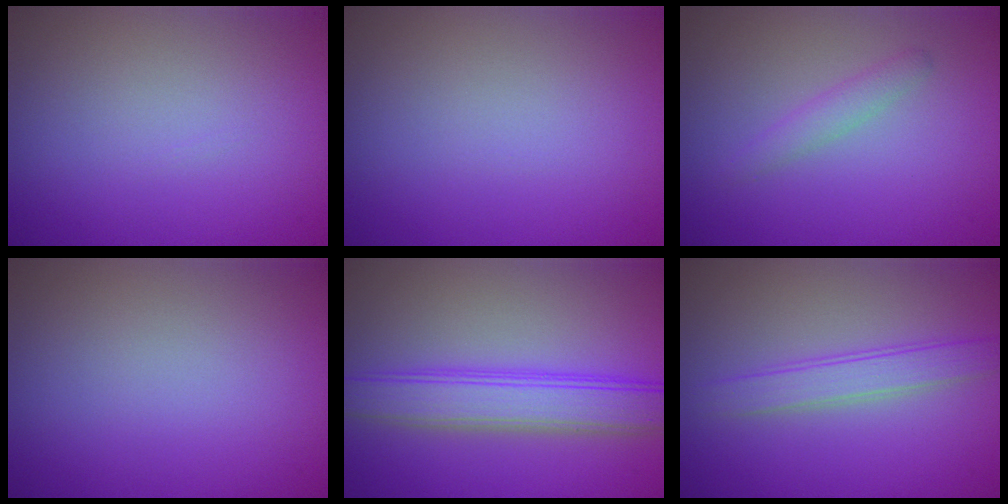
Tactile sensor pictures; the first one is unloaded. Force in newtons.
{"total": 0.0}
{"total": 1.4, "press": 1.4, "slide": 0.1}
{"total": 0.0}
{"total": 5.3, "press": 5.2, "slide": 0.2}
{"total": 2.6, "press": 2.6, "slide": 0.0}